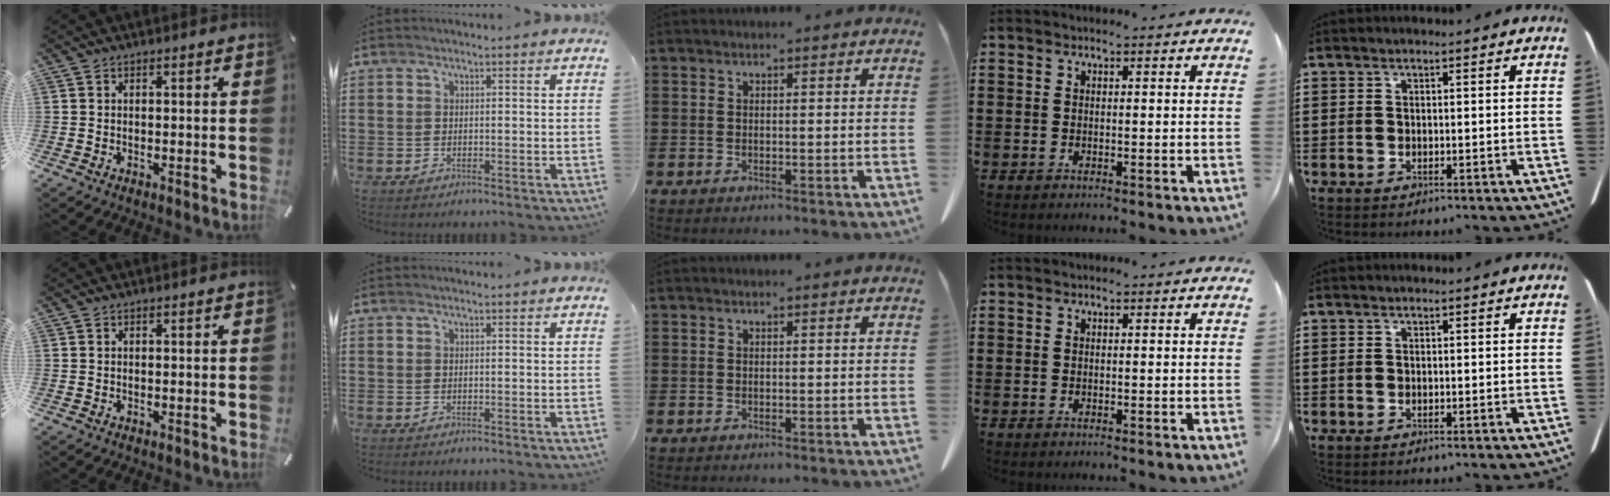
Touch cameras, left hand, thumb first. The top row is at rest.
{}